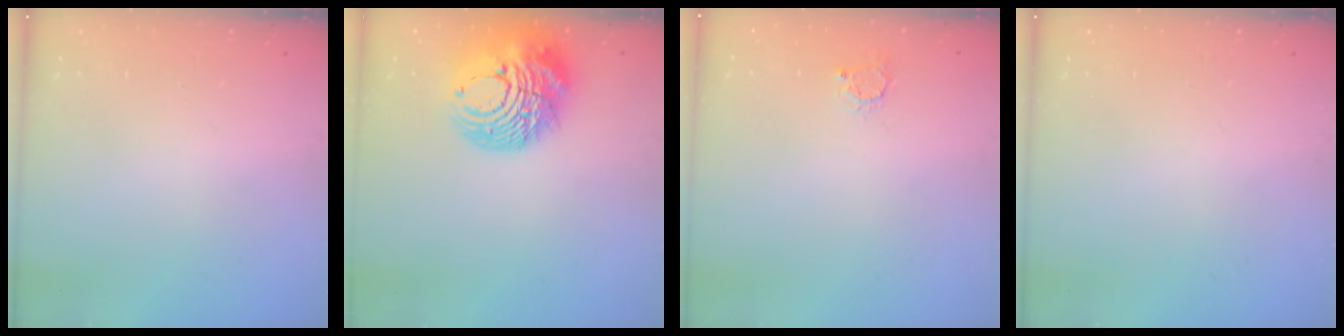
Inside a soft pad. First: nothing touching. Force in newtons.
{"total": 17.8, "press": 17.7, "slide": 2.0}
{"total": 3.0, "press": 3.0, "slide": 0.4}
{"total": 0.0}